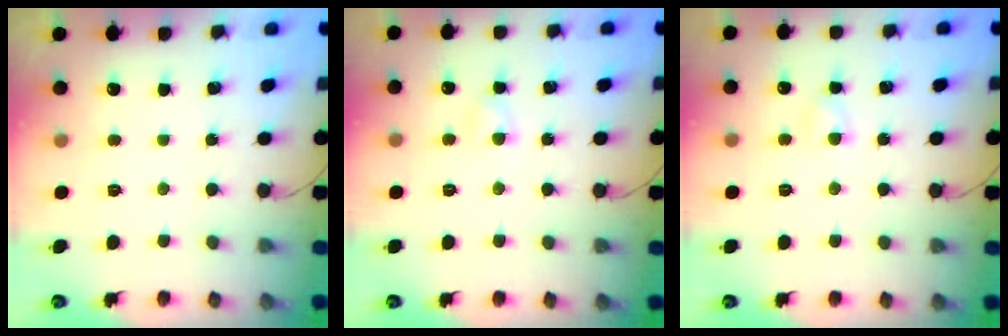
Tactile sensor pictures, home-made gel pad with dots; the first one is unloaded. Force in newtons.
{"total": 3.8, "press": 3.6, "slide": 0.9}
{"total": 3.8, "press": 3.6, "slide": 0.9}